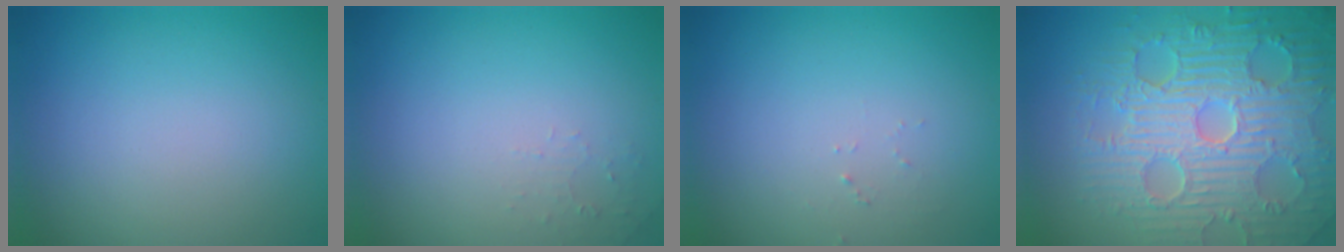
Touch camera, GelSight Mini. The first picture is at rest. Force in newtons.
{"total": 0.9, "press": 0.9, "slide": 0.2}
{"total": 0.7, "press": 0.7, "slide": 0.1}
{"total": 9.3, "press": 6.8, "slide": 6.3}